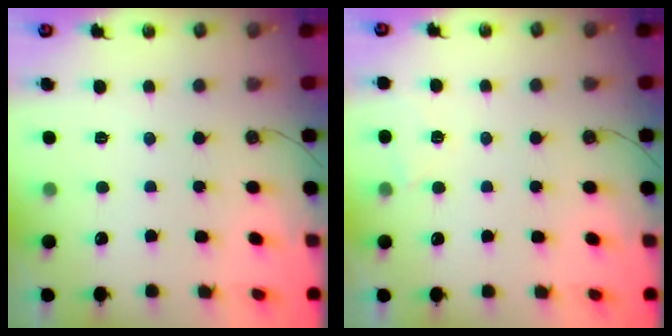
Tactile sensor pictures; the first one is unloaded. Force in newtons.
{"total": 3.7, "press": 3.4, "slide": 1.5}